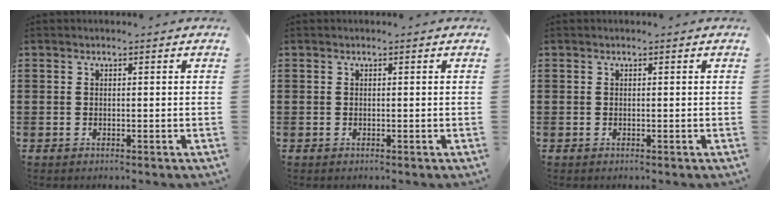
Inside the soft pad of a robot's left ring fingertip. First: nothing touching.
{"total": 0.0}
{"total": 0.0}